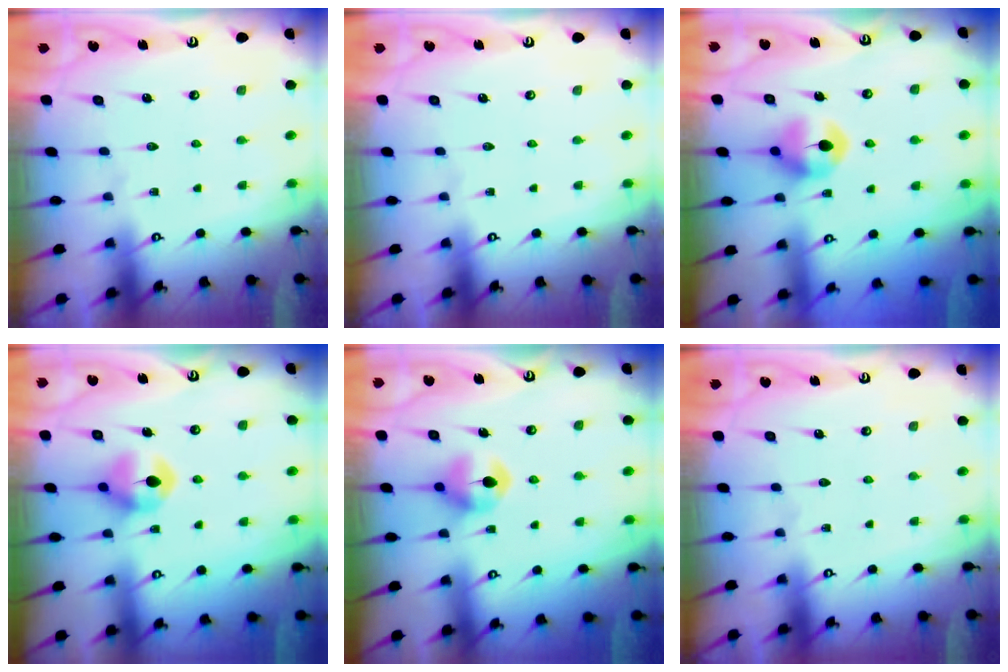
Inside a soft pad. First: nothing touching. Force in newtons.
{"total": 0.0}
{"total": 7.4, "press": 7.4, "slide": 0.5}
{"total": 7.3, "press": 7.3, "slide": 0.4}
{"total": 7.5, "press": 7.5, "slide": 0.4}
{"total": 0.0}